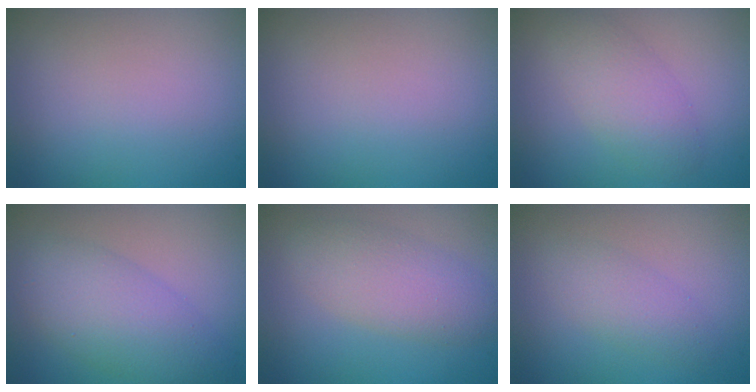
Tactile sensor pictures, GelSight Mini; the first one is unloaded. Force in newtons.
{"total": 0.0}
{"total": 3.4, "press": 3.4, "slide": 0.1}
{"total": 5.6, "press": 5.6, "slide": 0.0}
{"total": 4.2, "press": 4.2, "slide": 0.4}
{"total": 2.4, "press": 2.4, "slide": 0.1}